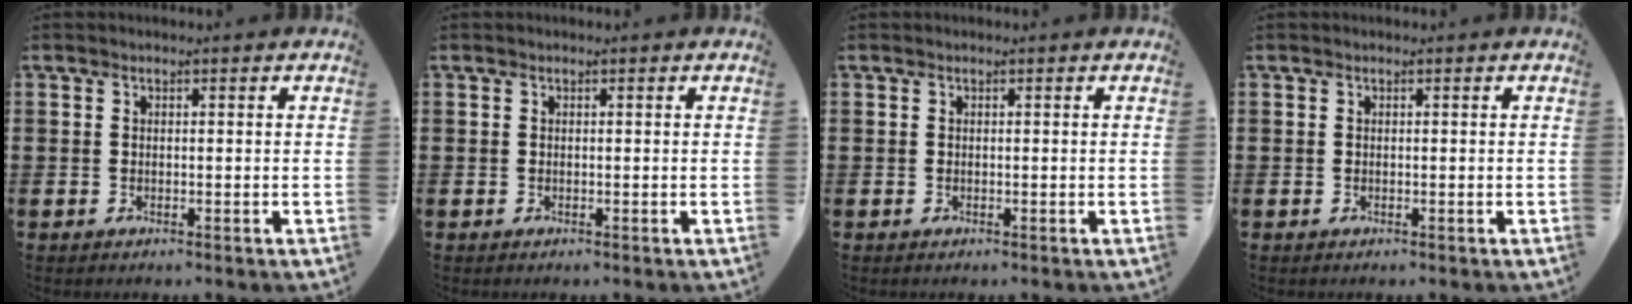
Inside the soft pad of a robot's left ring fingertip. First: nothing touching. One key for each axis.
{"total": 0.0}
{"total": 0.0}
{"total": 0.0}